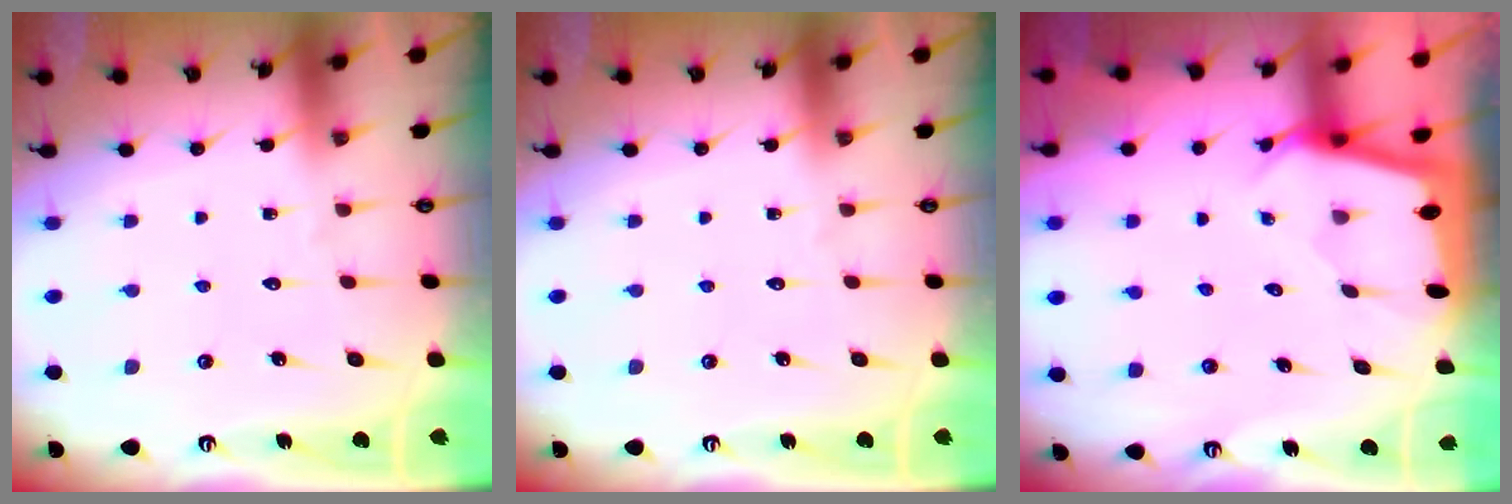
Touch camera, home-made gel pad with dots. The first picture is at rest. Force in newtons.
{"total": 0.0}
{"total": 1.3, "press": 1.3, "slide": 0.1}